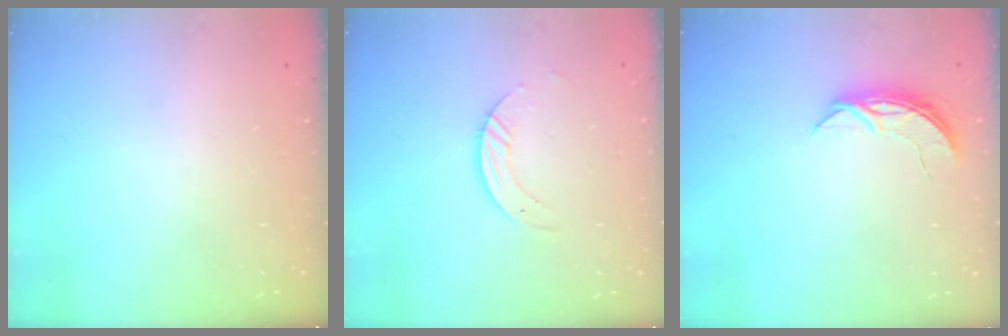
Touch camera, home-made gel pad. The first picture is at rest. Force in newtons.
{"total": 3.8, "press": 3.8, "slide": 0.2}
{"total": 5.9, "press": 5.8, "slide": 0.5}